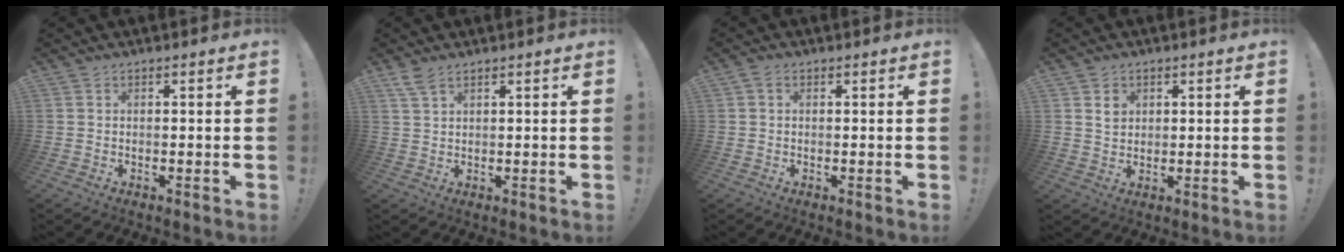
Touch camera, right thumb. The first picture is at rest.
{"total": 3.7, "force": [2.6, 1.4, 2.3], "torque": [-0.047, -0.005, 0.049]}
{"total": 1.1, "force": [0.2, 0.9, 0.7], "torque": [-0.012, 0.004, 0.004]}
{"total": 3.4, "force": [1.8, 2.8, 0.9], "torque": [0.001, -0.010, 0.028]}